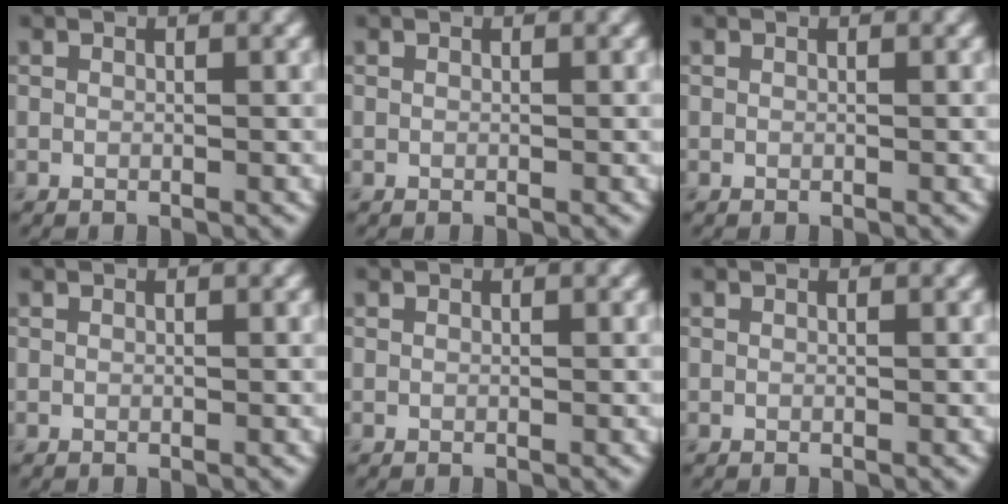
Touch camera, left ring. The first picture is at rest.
{"total": 0.0}
{"total": 0.0}
{"total": 0.0}
{"total": 0.0}
{"total": 0.0}